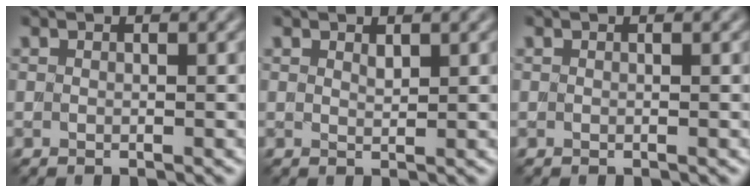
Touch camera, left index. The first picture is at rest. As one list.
[{"total": 0.7, "force": [0.6, 0.1, 0.2], "torque": [-0.005, -0.001, 0.013]}, {"total": 0.0}]